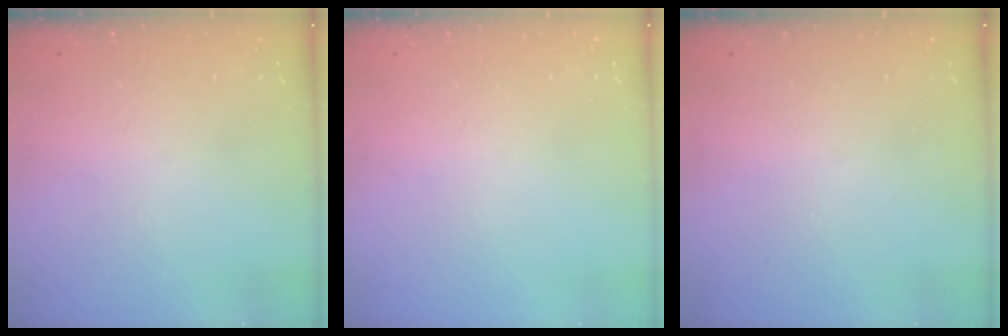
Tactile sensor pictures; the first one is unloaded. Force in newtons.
{"total": 0.0}
{"total": 0.0}